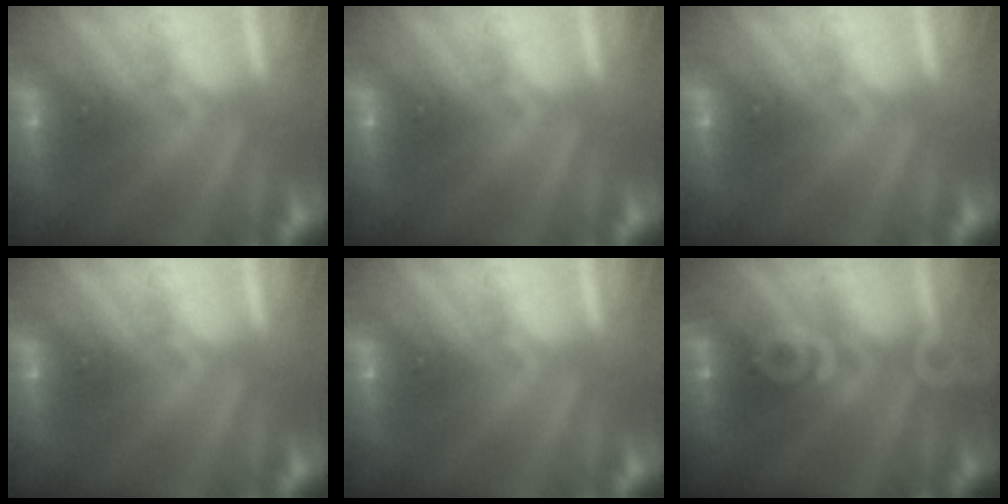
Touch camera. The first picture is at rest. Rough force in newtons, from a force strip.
{"total": 0.0}
{"total": 0.0}
{"total": 0.0}
{"total": 0.0}
{"total": 3.2}